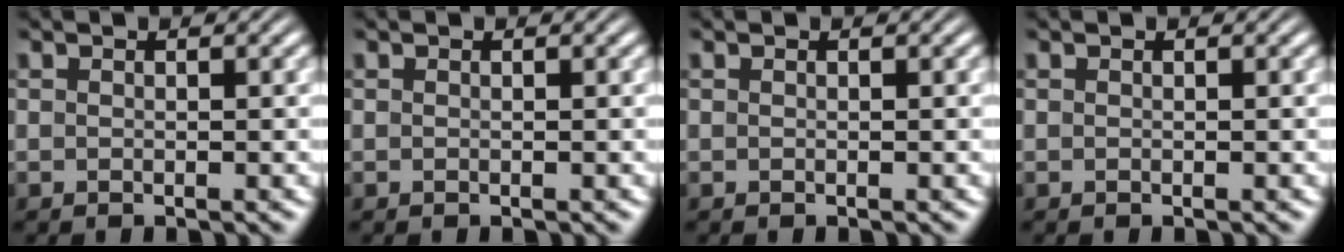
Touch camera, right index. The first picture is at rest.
{"total": 0.0}
{"total": 0.0}
{"total": 0.0}